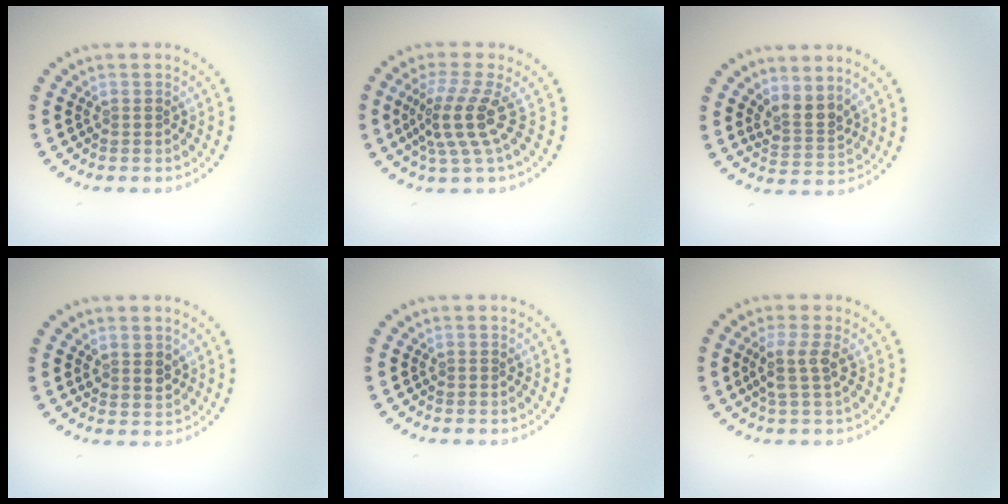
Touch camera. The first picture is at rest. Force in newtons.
{"total": 4.0, "press": 2.9, "slide": 2.8}
{"total": 2.5, "press": 1.9, "slide": 1.6}
{"total": 1.7, "press": 1.5, "slide": 0.7}
{"total": 0.0}
{"total": 2.2, "press": 1.7, "slide": 1.4}